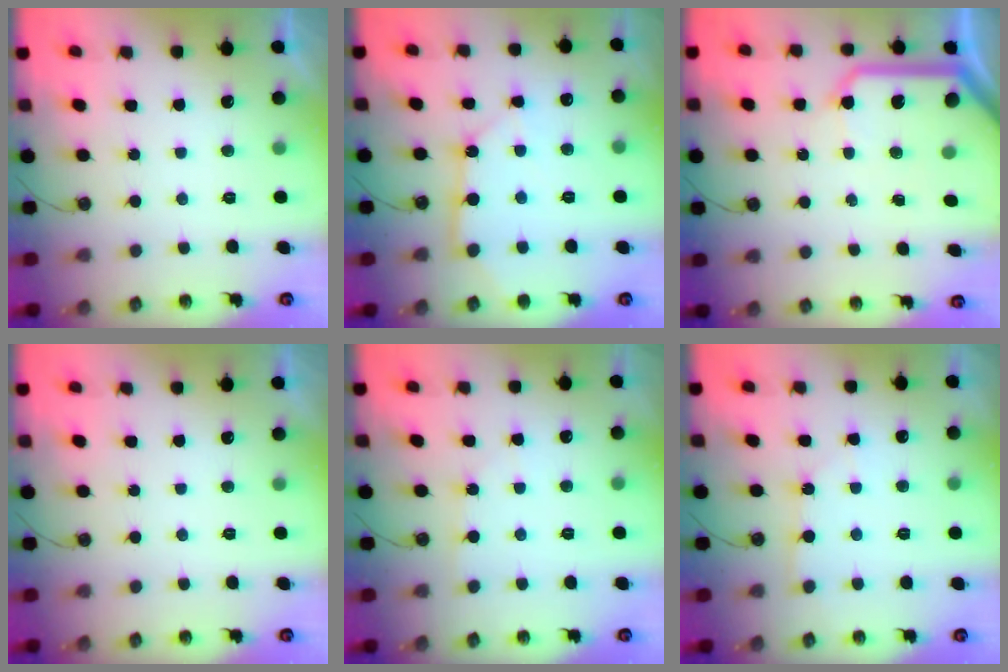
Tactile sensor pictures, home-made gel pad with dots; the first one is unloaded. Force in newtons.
{"total": 10.3, "press": 10.2, "slide": 0.9}
{"total": 13.9, "press": 13.8, "slide": 1.3}
{"total": 0.0}
{"total": 3.5, "press": 3.5, "slide": 0.5}
{"total": 4.8, "press": 4.8, "slide": 0.6}